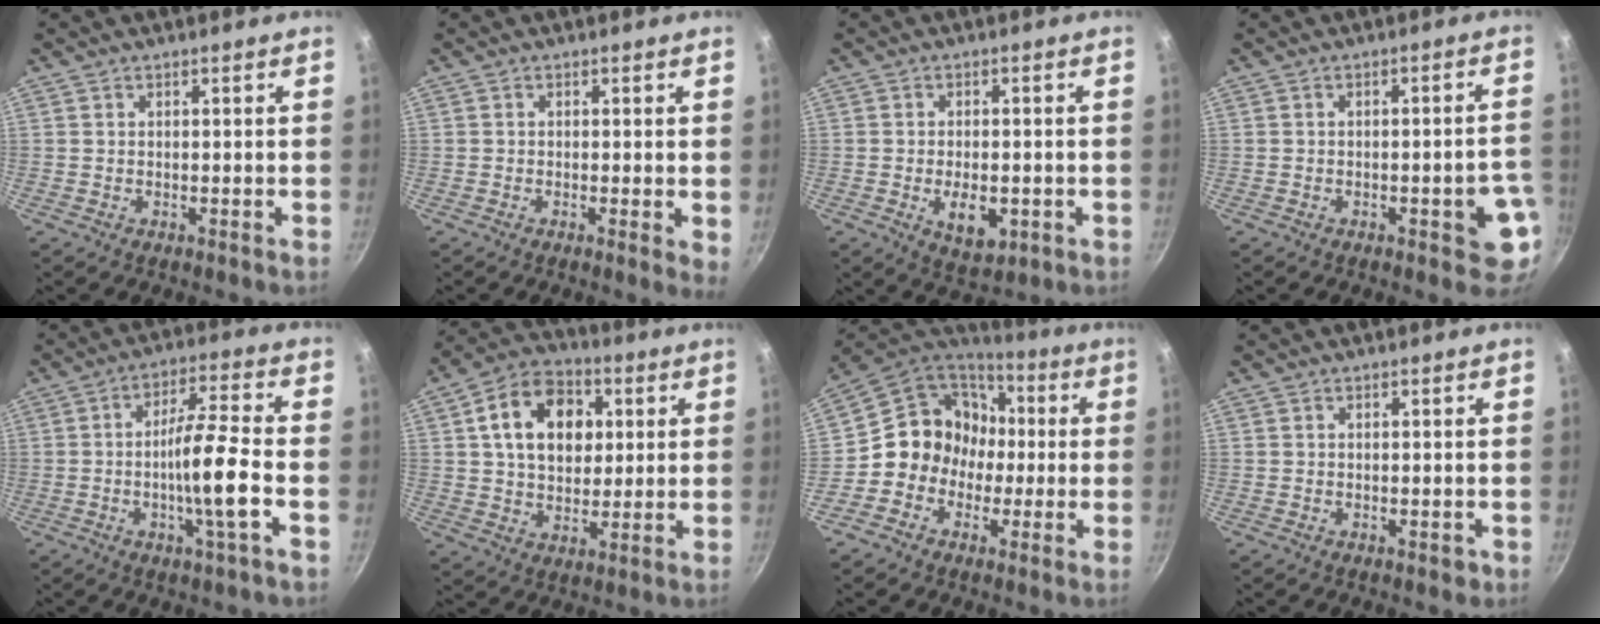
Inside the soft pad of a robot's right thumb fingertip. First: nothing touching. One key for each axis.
{"total": 2.7, "fx": -0.1, "fy": 0.7, "fz": 2.6, "tx": -0.032, "ty": -0.007, "tz": -0.005}
{"total": 6.9, "fx": -1.8, "fy": 3.9, "fz": 5.4, "tx": -0.072, "ty": -0.001, "tz": -0.018}
{"total": 7.8, "fx": -2.4, "fy": 2.8, "fz": 6.9, "tx": -0.057, "ty": 0.019, "tz": -0.024}
{"total": 11.0, "fx": -3.0, "fy": 0.7, "fz": 10.6, "tx": -0.178, "ty": 0.024, "tz": -0.055}
{"total": 15.2, "fx": 3.6, "fy": 11.1, "fz": 9.8, "tx": -0.131, "ty": 0.013, "tz": 0.050}
{"total": 13.8, "fx": -1.1, "fy": 12.6, "fz": 5.4, "tx": -0.039, "ty": 0.053, "tz": -0.034}
{"total": 1.3, "fx": -0.6, "fy": 0.6, "fz": 0.9, "tx": -0.012, "ty": 0.003, "tz": -0.007}